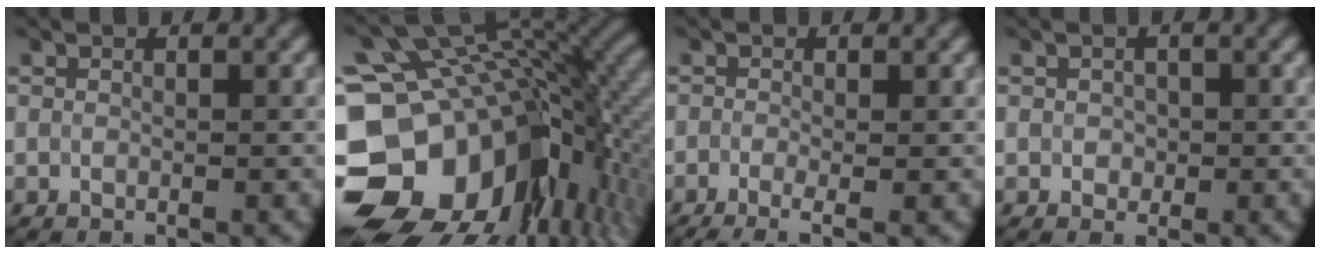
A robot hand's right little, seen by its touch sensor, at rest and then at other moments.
{"total": 18.5, "force": [-6.6, 12.8, 11.7], "torque": [-0.233, -0.008, -0.079]}
{"total": 3.2, "force": [-2.2, 0.6, 2.3], "torque": [-0.030, -0.006, -0.034]}
{"total": 0.9, "force": [-0.6, 0.6, -0.3], "torque": [-0.002, 0.000, -0.004]}